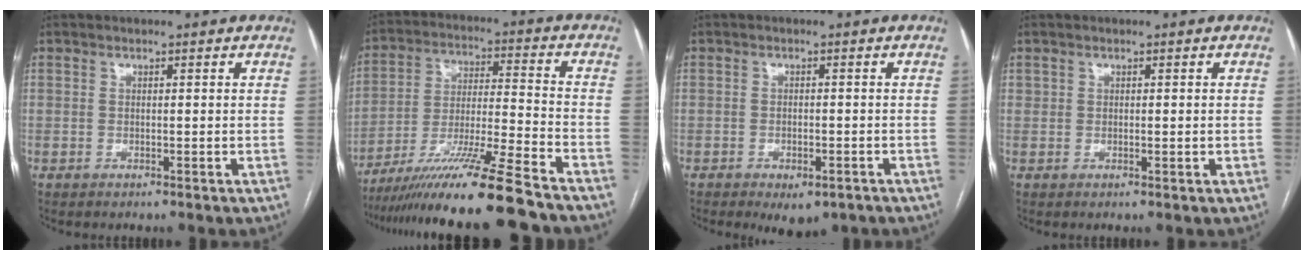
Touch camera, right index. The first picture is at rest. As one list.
[{"total": 17.6, "force": [-14.4, -1.7, 10.0], "torque": [-0.187, -0.026, -0.248]}, {"total": 4.6, "force": [-2.9, 2.1, 2.8], "torque": [-0.036, -0.003, -0.033]}, {"total": 0.8, "force": [0.2, 0.4, 0.6], "torque": [-0.015, 0.006, 0.011]}]